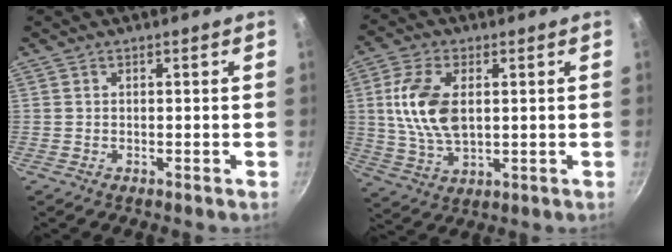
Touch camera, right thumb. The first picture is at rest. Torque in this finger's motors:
{"motor_torque": [-0.95, 1.30, 1.09, 0.64, 0.19]}